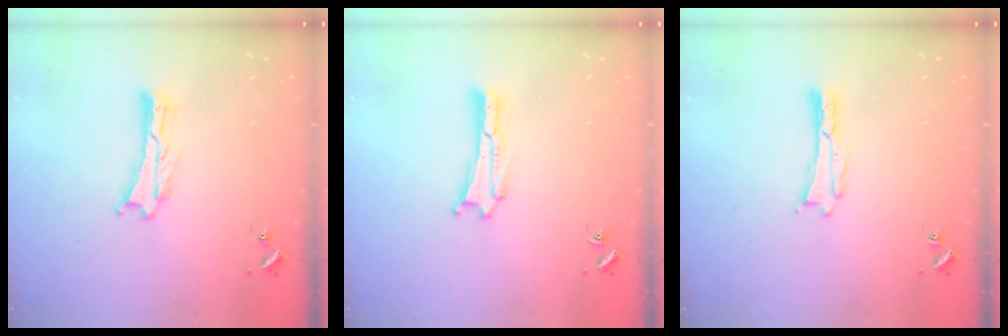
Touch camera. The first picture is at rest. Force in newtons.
{"total": 0.0}
{"total": 0.0}